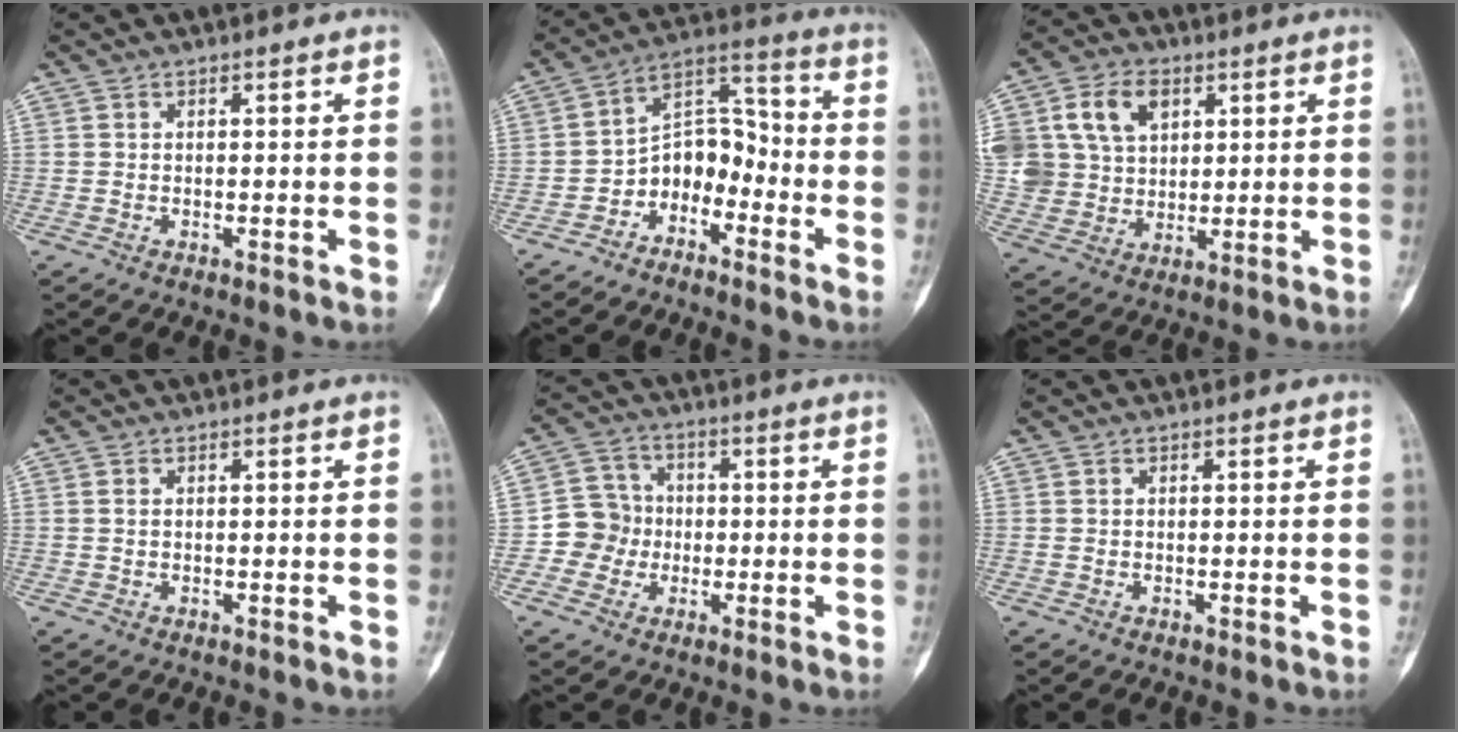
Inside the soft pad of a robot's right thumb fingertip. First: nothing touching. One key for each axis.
{"total": 8.9, "fx": -4.5, "fy": 6.2, "fz": 4.5, "tx": -0.040, "ty": 0.080, "tz": -0.094}
{"total": 14.8, "fx": 4.9, "fy": 11.2, "fz": 8.3, "tx": -0.149, "ty": 0.004, "tz": 0.098}
{"total": 0.7, "fx": 0.2, "fy": 0.4, "fz": 0.5, "tx": -0.014, "ty": 0.003, "tz": 0.006}
{"total": 6.8, "fx": -1.2, "fy": 6.6, "fz": 1.3, "tx": 0.013, "ty": 0.017, "tz": -0.032}
{"total": 0.0}